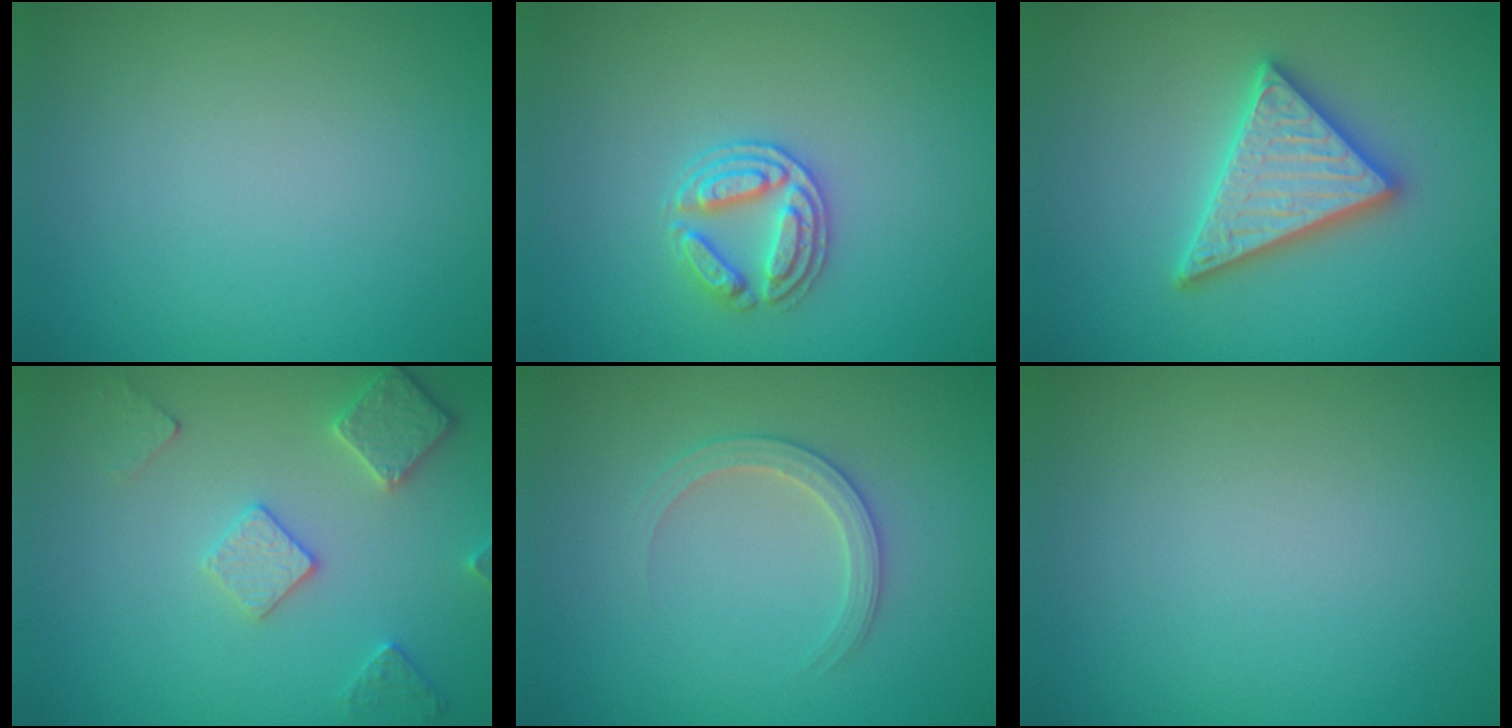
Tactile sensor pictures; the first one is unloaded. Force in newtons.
{"total": 2.9, "press": 2.7, "slide": 1.0}
{"total": 4.8, "press": 4.8, "slide": 0.7}
{"total": 3.3, "press": 3.1, "slide": 1.3}
{"total": 2.2, "press": 2.2, "slide": 0.2}
{"total": 0.0}